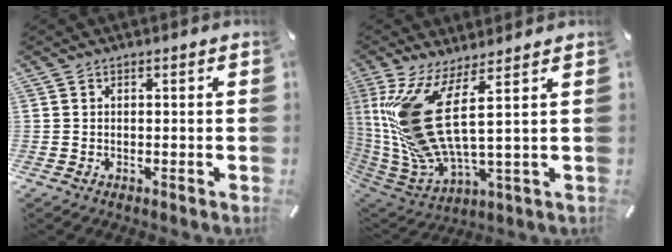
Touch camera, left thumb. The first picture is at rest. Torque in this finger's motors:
{"motor_torque": [1.34, 1.67, 1.68, -1.09, 1.05]}